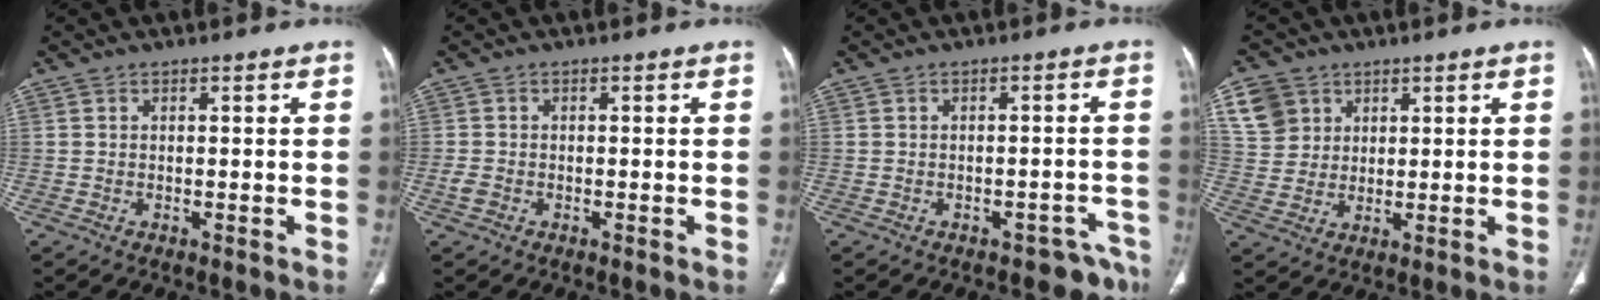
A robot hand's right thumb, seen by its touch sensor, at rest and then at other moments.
{"total": 1.7, "force": [-0.8, 1.1, 1.1], "torque": [-0.023, 0.000, -0.017]}
{"total": 5.8, "force": [-4.4, 3.2, 1.9], "torque": [0.002, 0.034, -0.053]}
{"total": 7.8, "force": [3.6, 6.5, 2.3], "torque": [-0.018, -0.005, 0.074]}